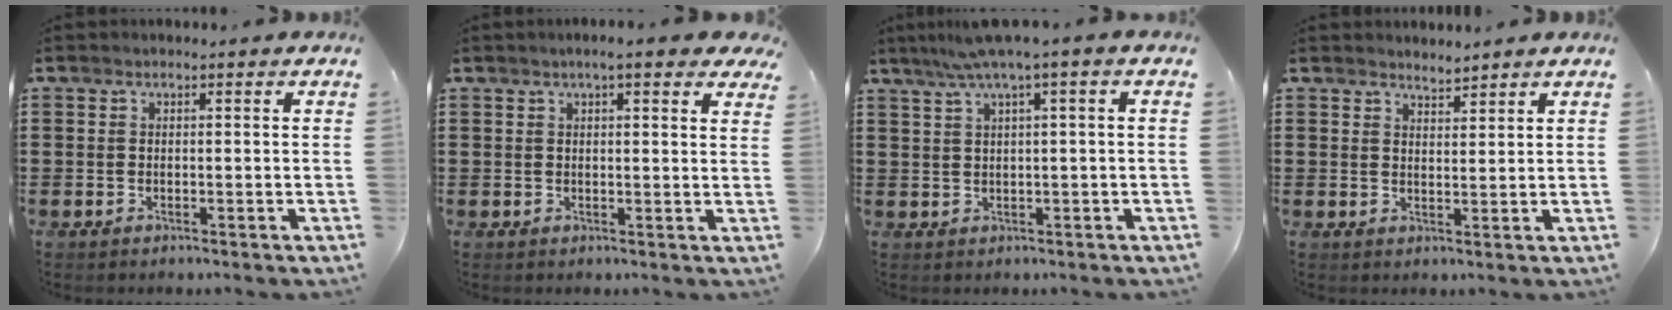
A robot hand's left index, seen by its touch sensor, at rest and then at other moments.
{"total": 3.2, "force": [2.3, 0.3, 2.2], "torque": [-0.041, 0.001, 0.038]}
{"total": 4.0, "force": [1.6, -0.4, 3.6], "torque": [-0.071, -0.006, 0.026]}
{"total": 2.4, "force": [2.4, 0.3, -0.1], "torque": [-0.004, -0.002, 0.047]}